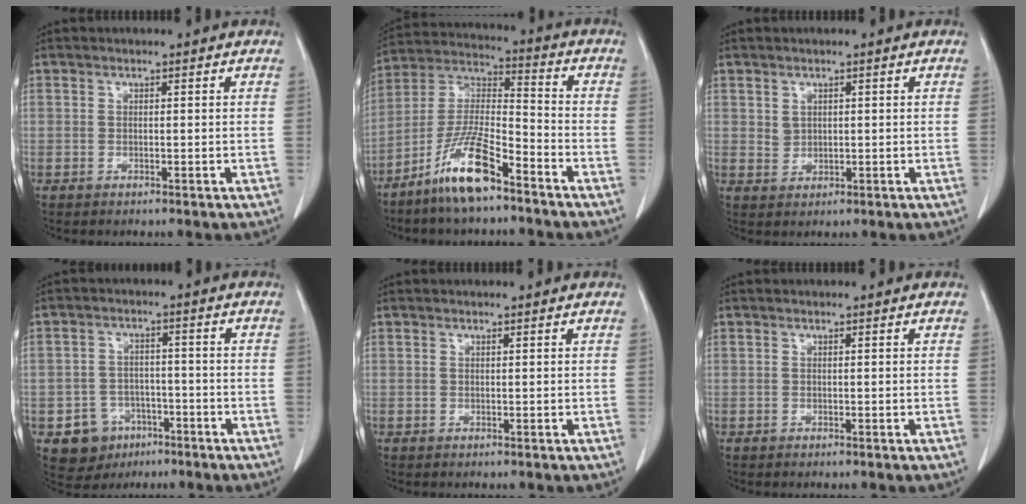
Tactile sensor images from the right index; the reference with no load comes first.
{"total": 12.3, "force": [-8.1, 2.2, 8.9], "torque": [-0.183, -0.009, -0.156]}
{"total": 1.8, "force": [0.8, 1.4, 0.7], "torque": [-0.012, -0.003, 0.019]}
{"total": 6.7, "force": [-3.2, 5.8, 1.3], "torque": [-0.020, 0.010, -0.040]}
{"total": 0.0}
{"total": 0.0}